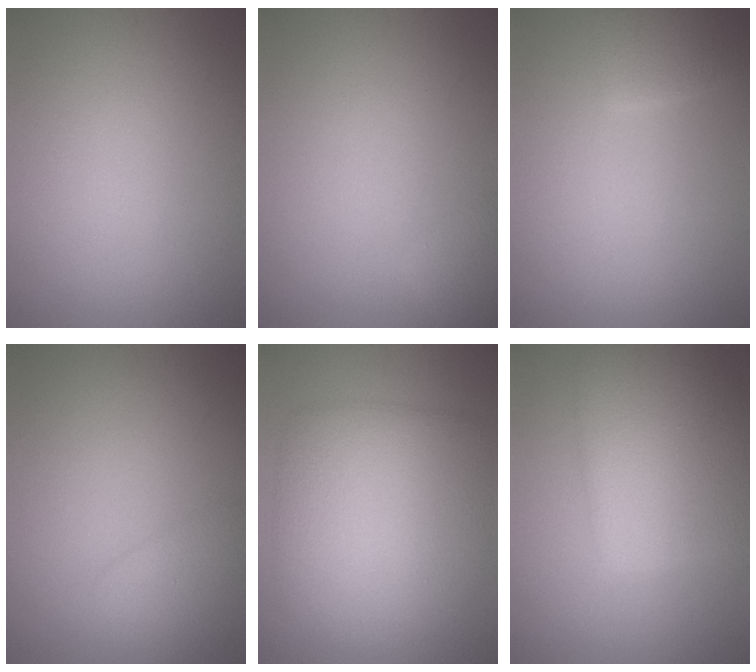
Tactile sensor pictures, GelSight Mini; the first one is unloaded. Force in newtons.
{"total": 1.9, "press": 1.9, "slide": 0.1}
{"total": 2.2, "press": 2.1, "slide": 0.2}
{"total": 2.7, "press": 2.6, "slide": 0.2}
{"total": 8.1, "press": 8.1, "slide": 0.4}
{"total": 7.0, "press": 7.0, "slide": 0.2}